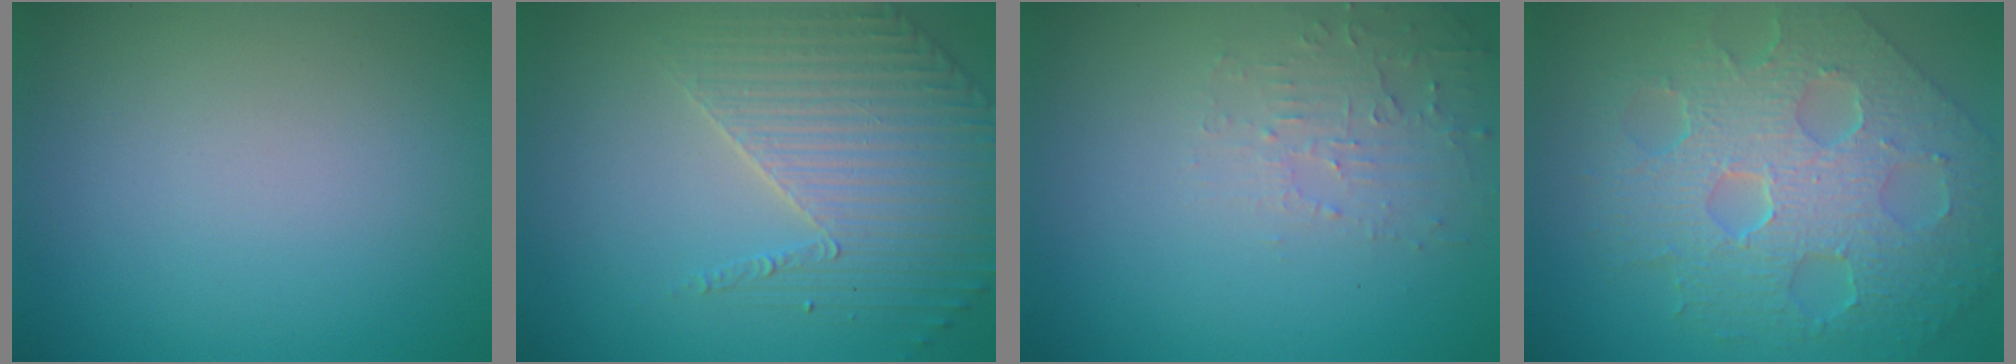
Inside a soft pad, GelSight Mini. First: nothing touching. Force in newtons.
{"total": 3.6, "press": 3.6, "slide": 0.7}
{"total": 2.4, "press": 2.3, "slide": 0.6}
{"total": 8.7, "press": 6.2, "slide": 6.2}